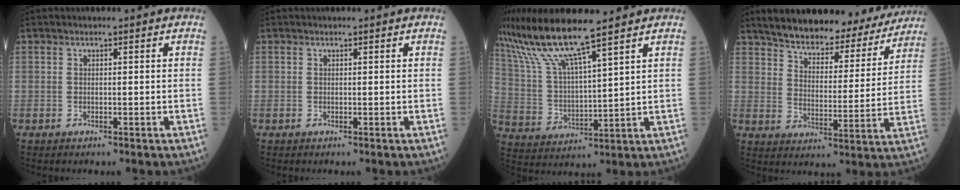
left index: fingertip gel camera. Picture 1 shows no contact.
{"total": 0.0}
{"total": 11.8, "force": [9.6, -0.4, 6.9], "torque": [-0.153, 0.007, 0.191]}
{"total": 19.7, "force": [17.9, 5.0, 6.7], "torque": [-0.092, -0.005, 0.244]}